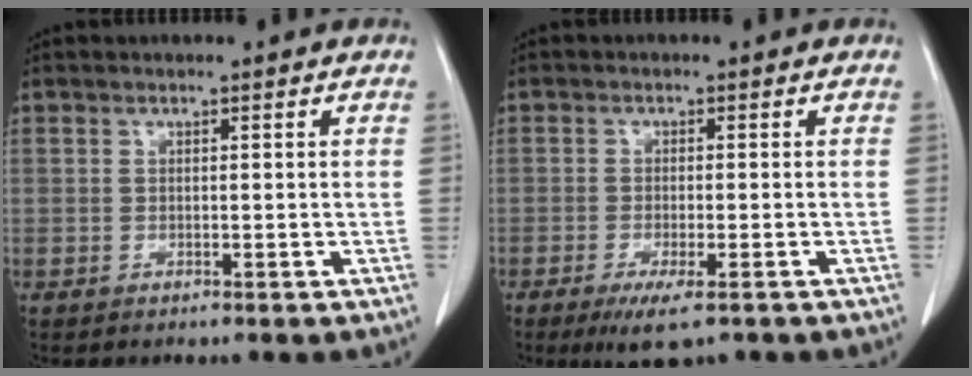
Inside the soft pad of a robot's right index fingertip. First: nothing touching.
{"total": 5.5, "force": [-3.5, 1.1, 4.1], "torque": [-0.066, -0.013, -0.050]}